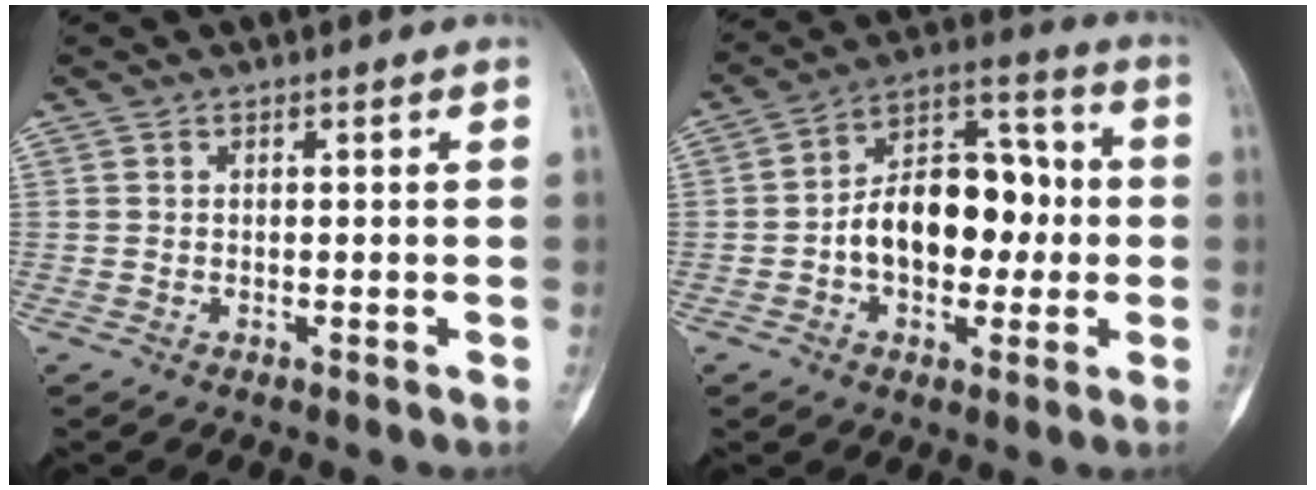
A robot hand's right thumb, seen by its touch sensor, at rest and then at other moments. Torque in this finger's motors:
{"motor_torque": [0.42, 0.30, 1.33, -0.33, 0.11]}